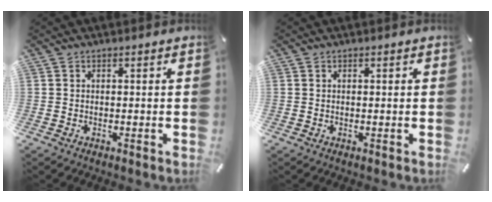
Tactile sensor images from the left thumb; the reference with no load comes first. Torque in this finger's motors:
{"motor_torque": [0.21, 0.24, -0.23, -0.11, 0.00]}